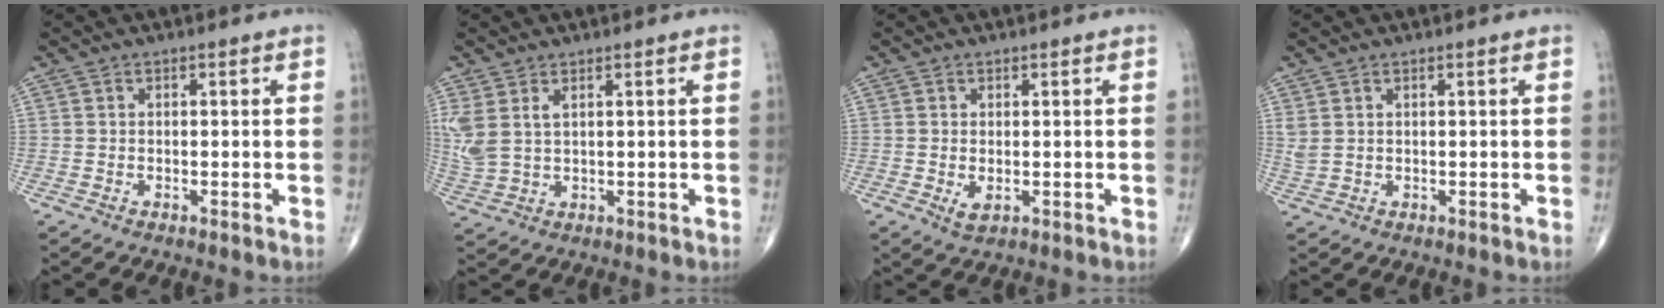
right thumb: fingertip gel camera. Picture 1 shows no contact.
{"total": 6.0, "force": [2.3, 3.2, 4.6], "torque": [-0.122, -0.001, 0.058]}
{"total": 2.1, "force": [-0.3, 1.2, 1.8], "torque": [-0.031, -0.006, 0.001]}
{"total": 2.0, "force": [0.8, 1.2, 1.4], "torque": [-0.039, 0.004, 0.024]}